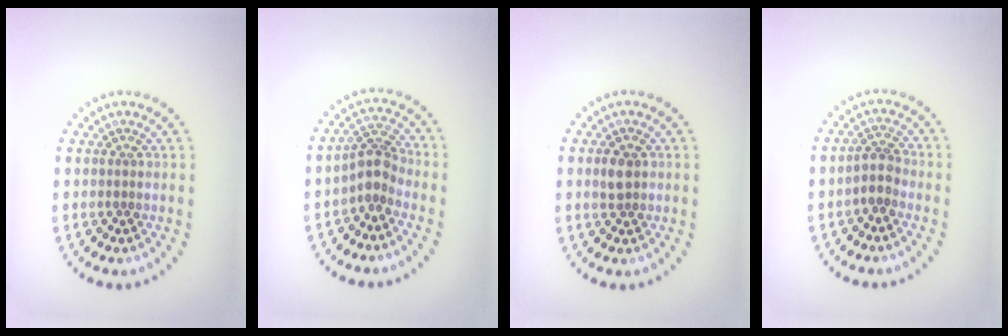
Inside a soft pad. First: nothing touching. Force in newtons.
{"total": 2.5, "press": 1.9, "slide": 1.6}
{"total": 1.7, "press": 1.7, "slide": 0.2}
{"total": 1.9, "press": 1.6, "slide": 1.0}